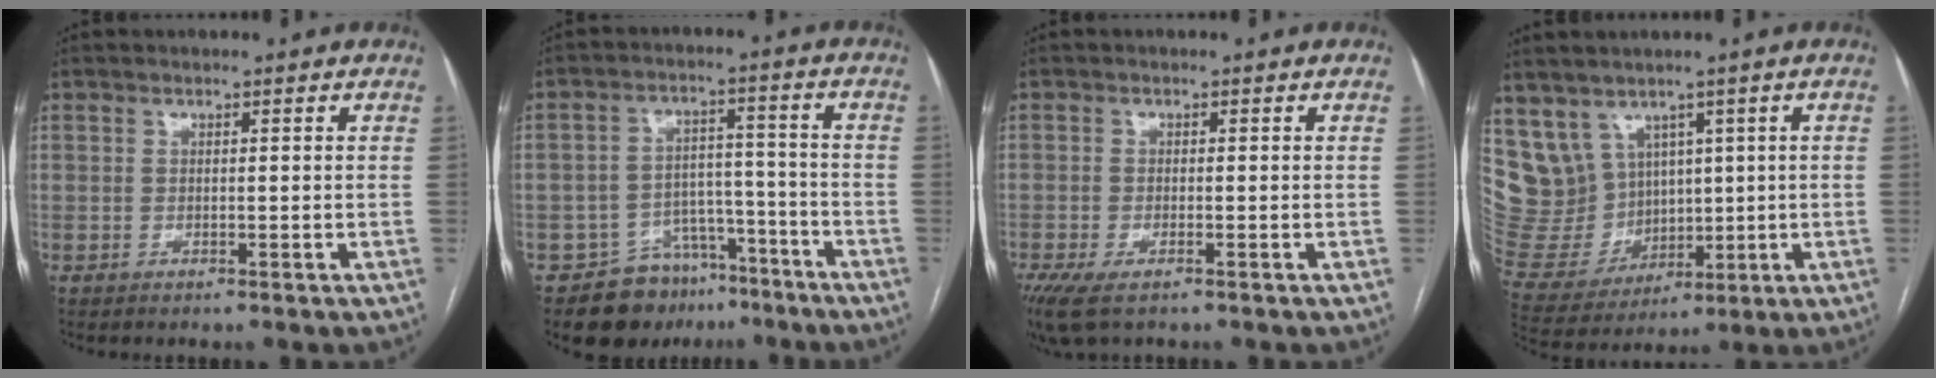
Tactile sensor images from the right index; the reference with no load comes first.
{"total": 10.2, "force": [-7.4, 6.7, 2.2], "torque": [-0.024, 0.042, -0.108]}
{"total": 6.0, "force": [-3.9, 2.1, 4.1], "torque": [-0.081, -0.017, -0.068]}
{"total": 13.9, "force": [6.0, 12.1, 3.4], "torque": [-0.102, 0.064, 0.158]}